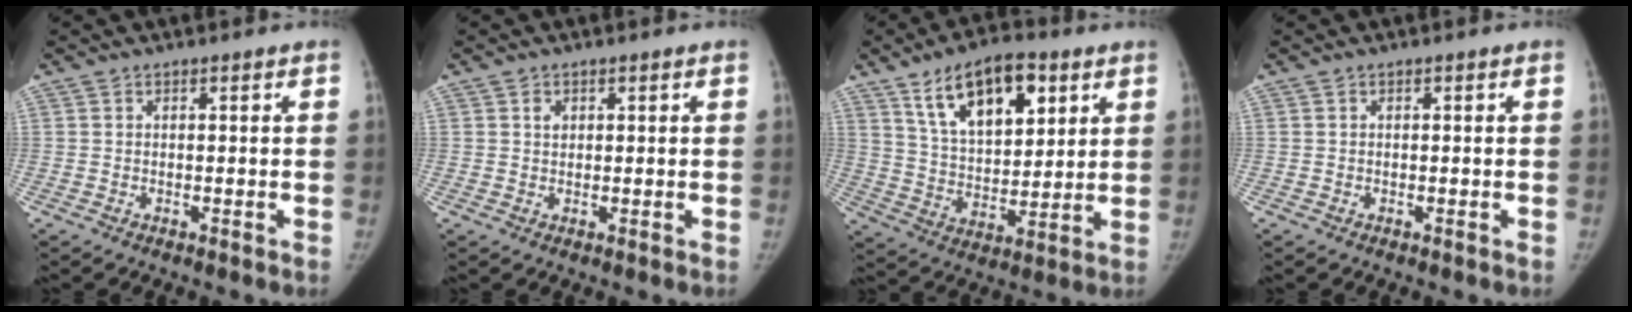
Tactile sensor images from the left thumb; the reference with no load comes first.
{"total": 1.4, "force": [0.6, 1.1, 0.6], "torque": [-0.003, -0.002, 0.008]}
{"total": 16.3, "force": [8.2, 8.4, 11.3], "torque": [-0.141, -0.032, 0.145]}
{"total": 0.0}